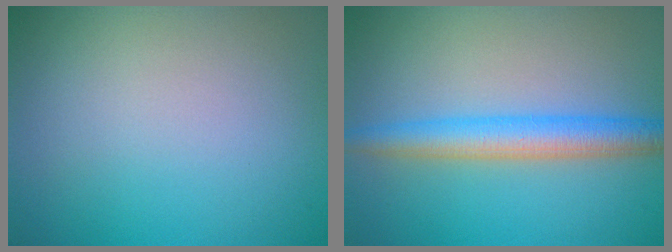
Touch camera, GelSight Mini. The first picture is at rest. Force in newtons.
{"total": 4.1, "press": 4.1, "slide": 0.1}